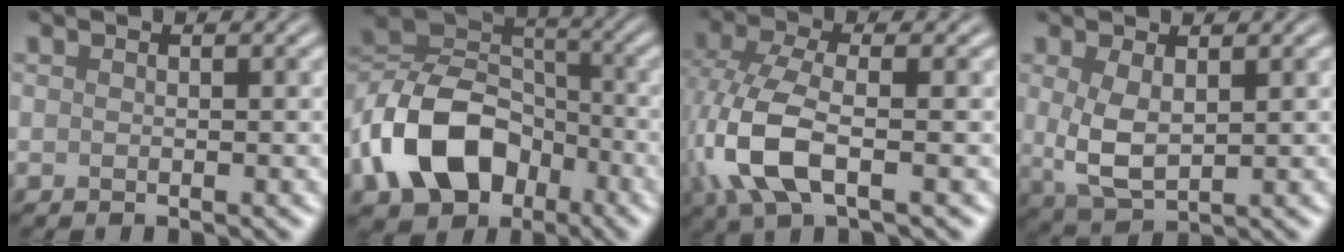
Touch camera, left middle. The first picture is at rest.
{"total": 11.7, "force": [-4.5, 8.4, 6.8], "torque": [-0.150, 0.001, -0.091]}
{"total": 6.9, "force": [-1.6, 3.3, 5.9], "torque": [-0.151, 0.006, -0.038]}
{"total": 4.0, "force": [0.5, 2.2, 3.3], "torque": [-0.080, 0.000, 0.019]}